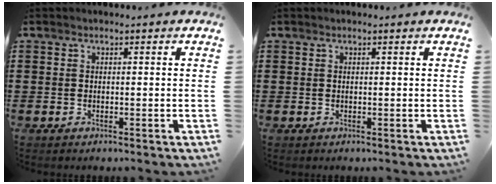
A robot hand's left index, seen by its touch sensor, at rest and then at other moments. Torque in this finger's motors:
{"motor_torque": [-0.03, 0.11, -0.20, -0.05]}